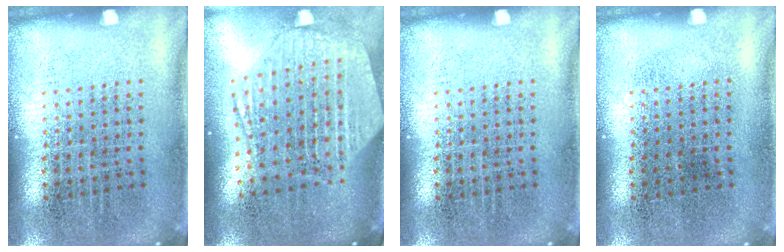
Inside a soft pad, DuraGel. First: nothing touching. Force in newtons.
{"total": 2.7, "press": 2.2, "slide": 1.6}
{"total": 0.0}
{"total": 0.0}